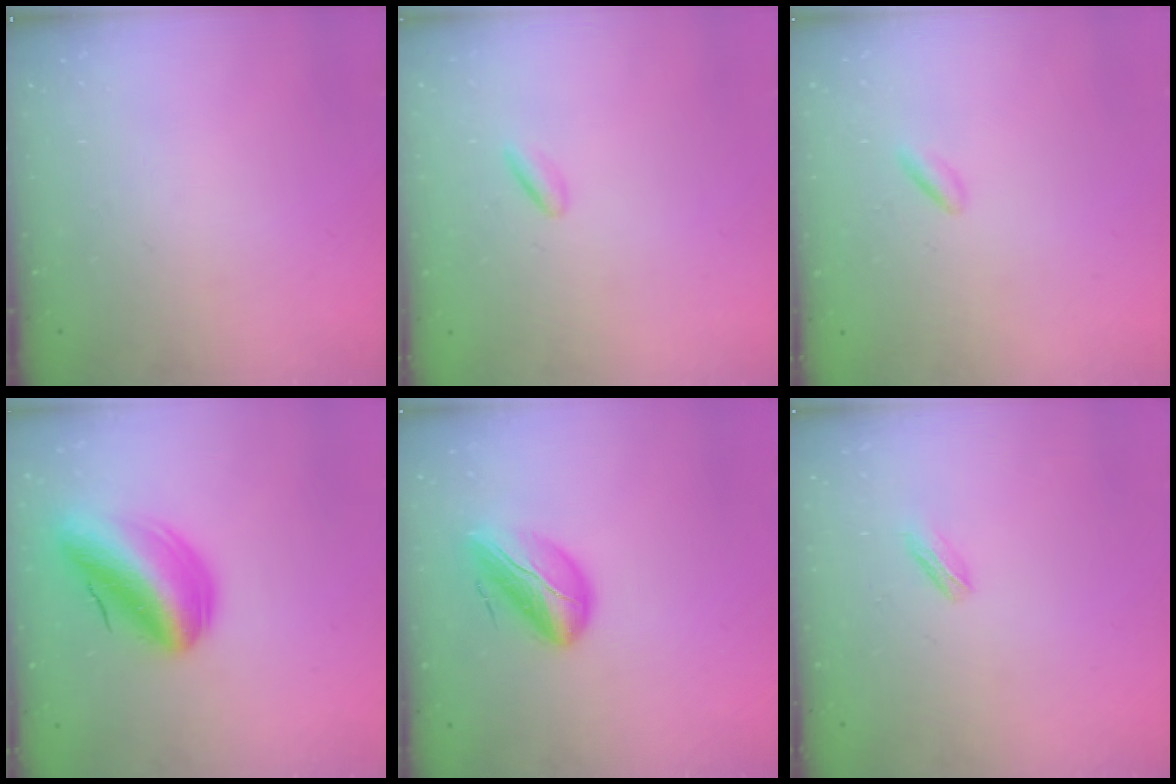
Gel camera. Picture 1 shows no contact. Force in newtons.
{"total": 1.5, "press": 1.3, "slide": 0.7}
{"total": 0.7, "press": 0.5, "slide": 0.5}
{"total": 17.4, "press": 16.9, "slide": 4.0}
{"total": 13.4, "press": 13.0, "slide": 3.2}
{"total": 1.8, "press": 1.7, "slide": 0.5}